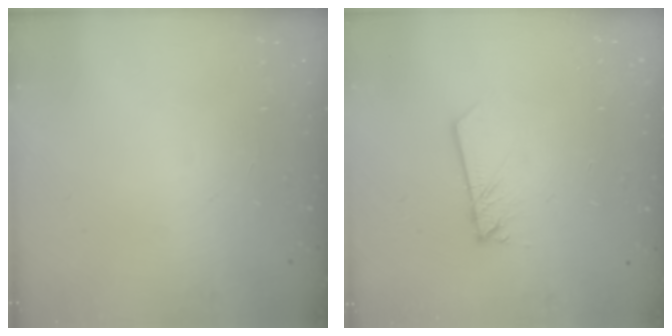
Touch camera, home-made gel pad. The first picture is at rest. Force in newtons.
{"total": 2.2, "press": 2.2, "slide": 0.1}